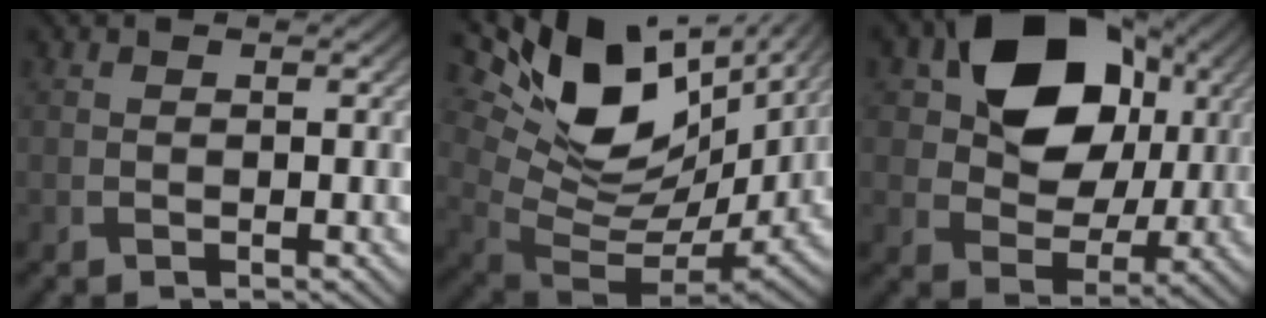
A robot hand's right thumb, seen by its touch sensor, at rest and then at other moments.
{"total": 15.8, "force": [7.5, 8.6, 10.8], "torque": [-0.219, 0.007, 0.142]}
{"total": 14.6, "force": [4.7, 10.6, 8.8], "torque": [-0.142, 0.007, 0.076]}